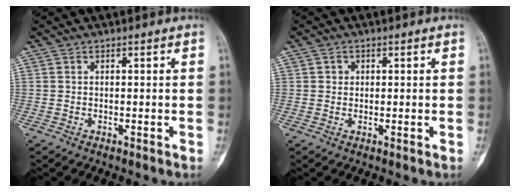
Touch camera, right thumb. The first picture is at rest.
{"total": 1.4, "force": [0.3, 1.3, 0.4], "torque": [0.002, 0.002, 0.002]}